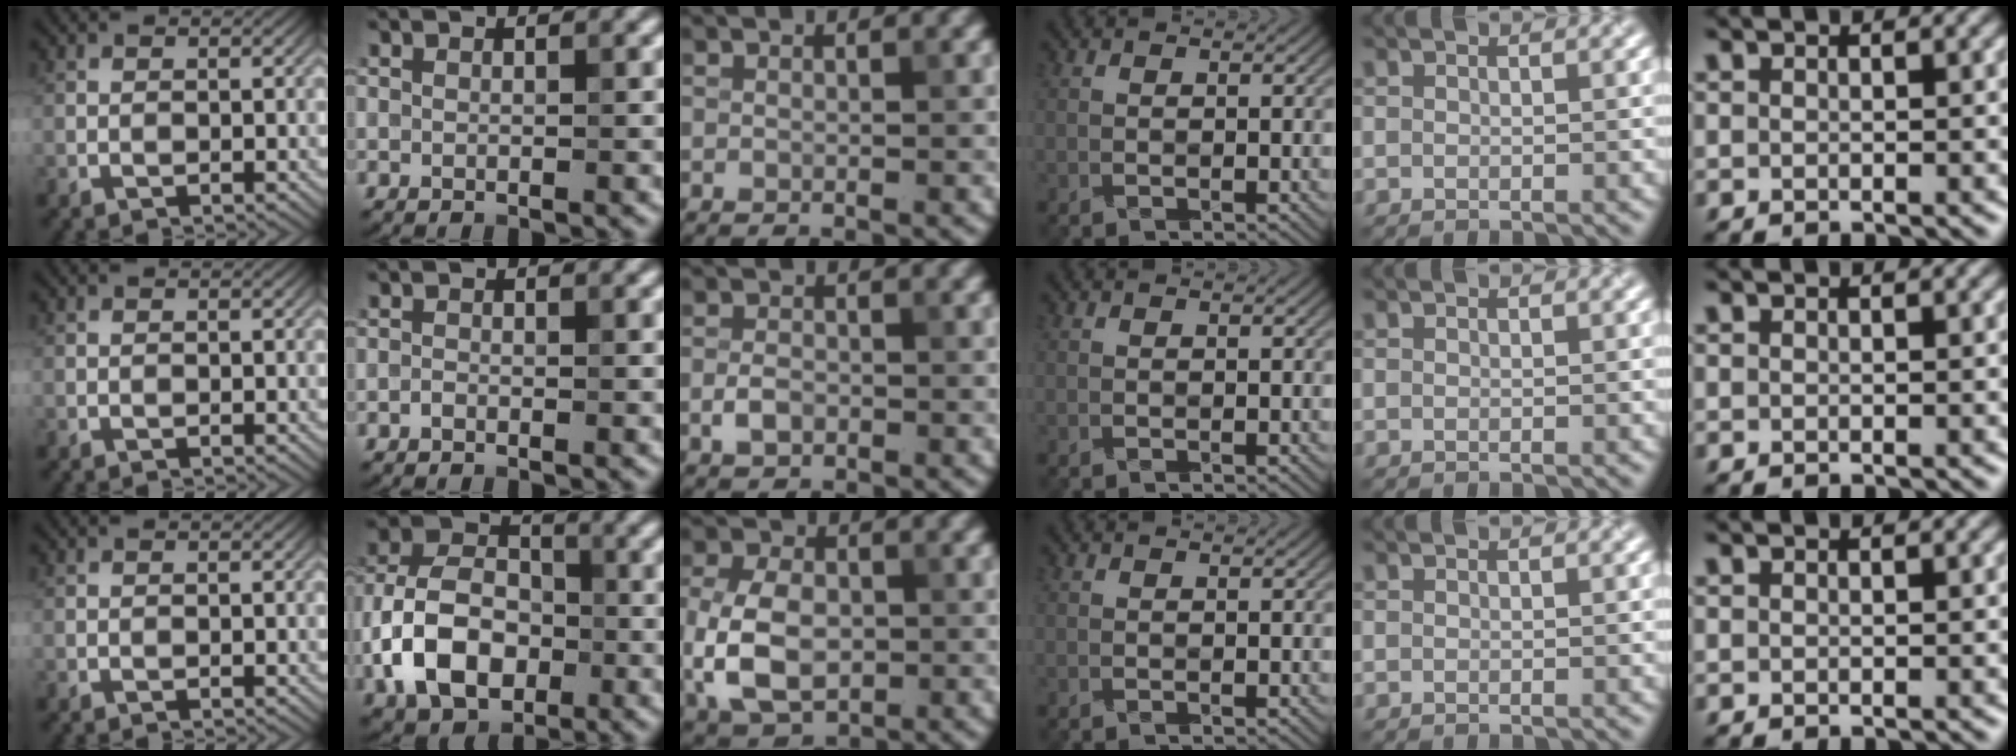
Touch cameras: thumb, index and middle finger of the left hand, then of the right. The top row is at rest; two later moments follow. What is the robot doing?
{"motion": "fold", "object": "origami paper"}